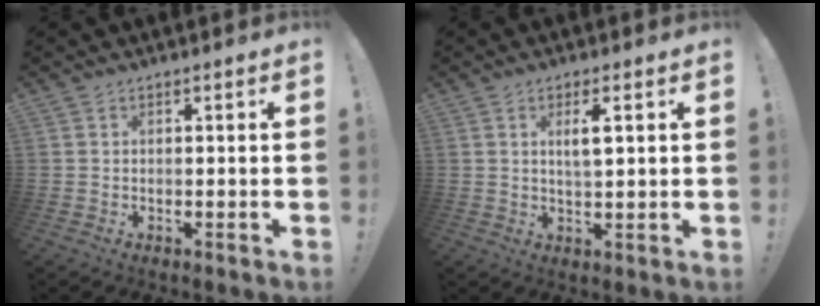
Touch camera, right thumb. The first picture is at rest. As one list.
[{"total": 4.8, "force": [1.6, 1.4, 4.3], "torque": [-0.069, -0.007, 0.022]}]